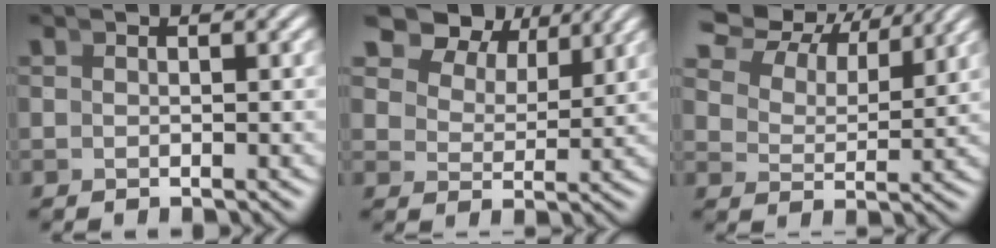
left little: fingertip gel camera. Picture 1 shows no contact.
{"total": 7.9, "force": [5.6, 4.4, 3.5], "torque": [-0.064, 0.022, 0.077]}
{"total": 6.1, "force": [4.2, 3.5, 2.8], "torque": [-0.062, 0.009, 0.057]}